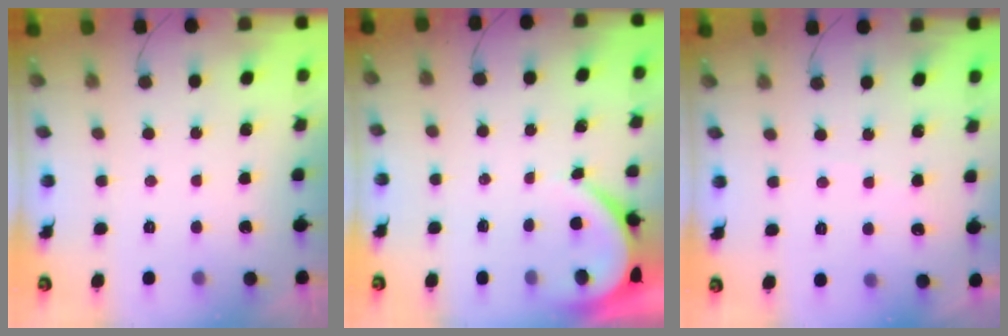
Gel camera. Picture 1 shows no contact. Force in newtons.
{"total": 3.4, "press": 3.4, "slide": 0.5}
{"total": 1.8, "press": 1.7, "slide": 0.3}